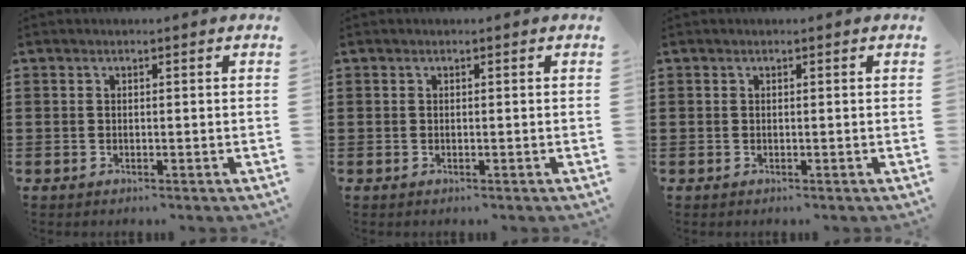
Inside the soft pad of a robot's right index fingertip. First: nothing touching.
{"total": 0.0}
{"total": 0.0}